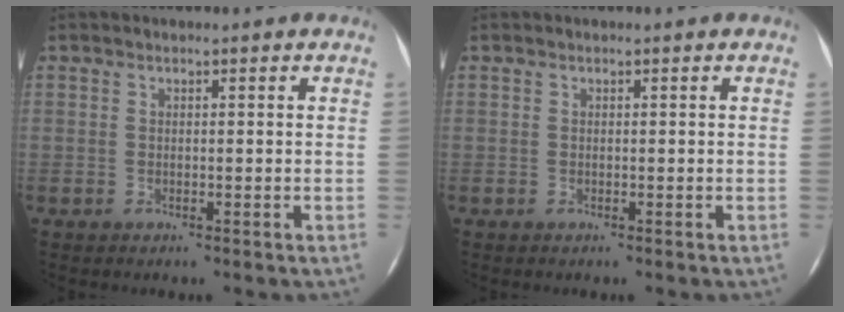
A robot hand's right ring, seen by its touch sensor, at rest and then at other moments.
{"total": 0.0}